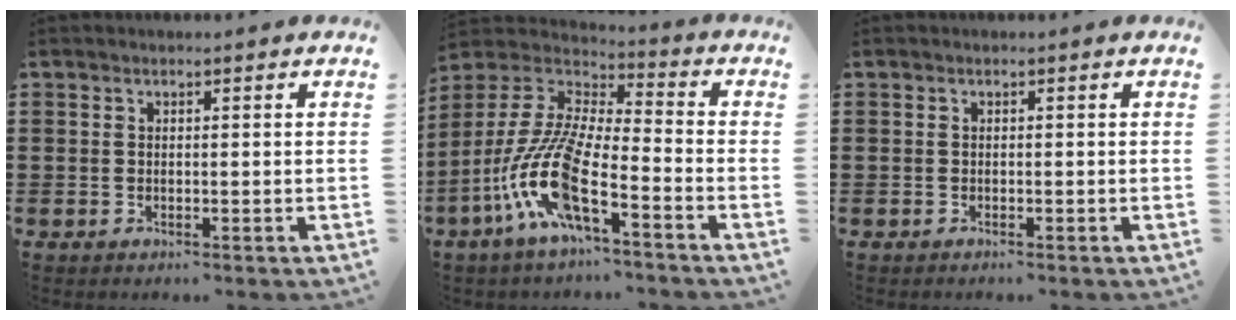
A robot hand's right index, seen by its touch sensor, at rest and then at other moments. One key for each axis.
{"total": 12.9, "fx": -7.1, "fy": 2.7, "fz": 10.4, "tx": -0.253, "ty": -0.022, "tz": -0.148}
{"total": 0.0}